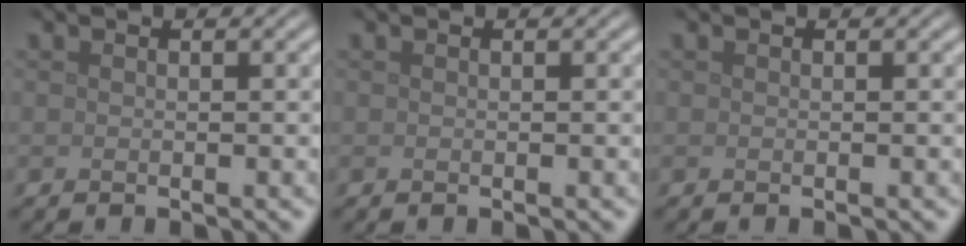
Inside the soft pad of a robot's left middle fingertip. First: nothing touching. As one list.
[{"total": 0.0}, {"total": 0.0}]